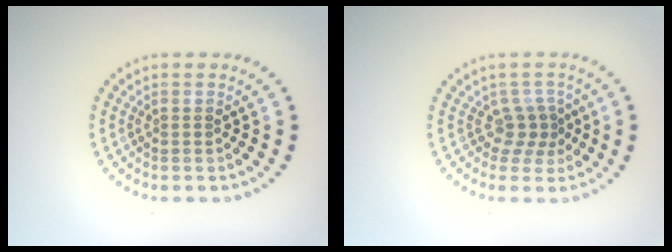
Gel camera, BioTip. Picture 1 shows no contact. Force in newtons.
{"total": 2.2, "press": 1.5, "slide": 1.6}